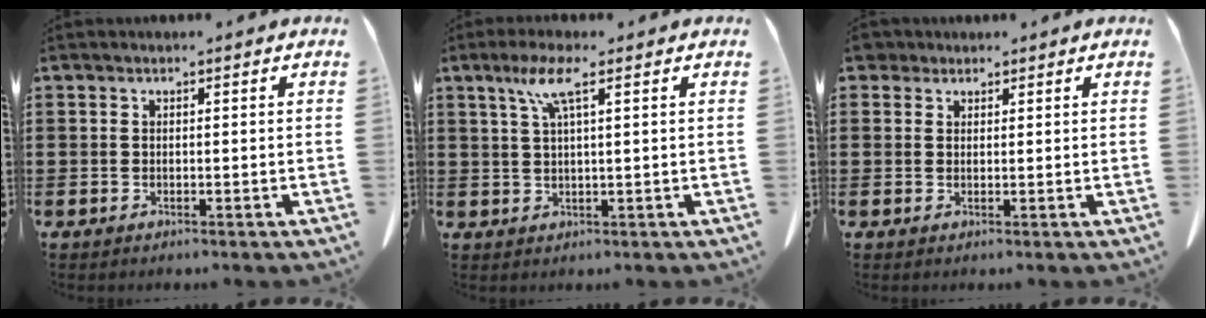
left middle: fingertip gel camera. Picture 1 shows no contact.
{"total": 5.0, "force": [2.4, 0.5, 4.4], "torque": [-0.094, 0.007, 0.040]}
{"total": 2.1, "force": [1.6, 1.2, 0.5], "torque": [-0.018, 0.008, 0.032]}